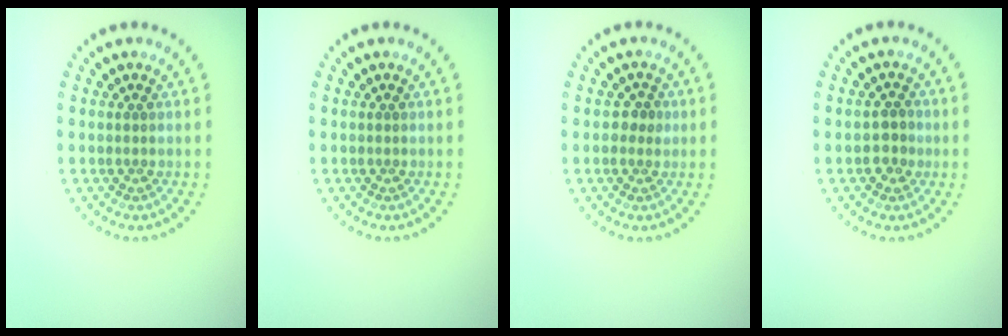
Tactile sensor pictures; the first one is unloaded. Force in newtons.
{"total": 0.0}
{"total": 1.2, "press": 1.2, "slide": 0.3}
{"total": 1.8, "press": 1.7, "slide": 0.5}